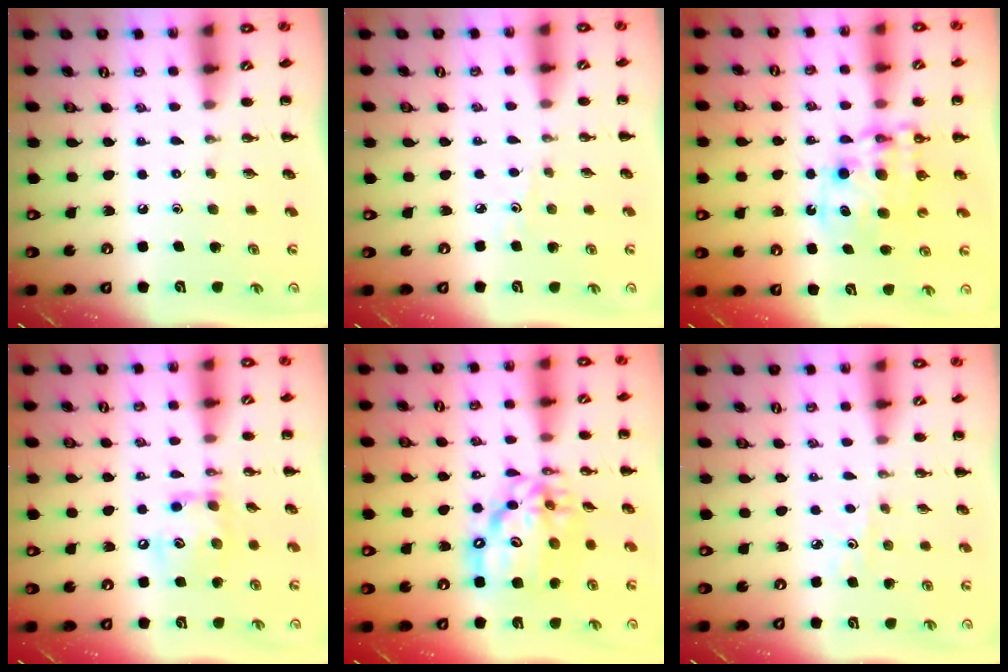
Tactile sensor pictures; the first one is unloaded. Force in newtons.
{"total": 2.2, "press": 2.0, "slide": 0.9}
{"total": 11.2, "press": 10.9, "slide": 2.7}
{"total": 11.1, "press": 11.1, "slide": 0.8}
{"total": 15.2, "press": 14.7, "slide": 4.2}
{"total": 2.2, "press": 2.0, "slide": 0.7}